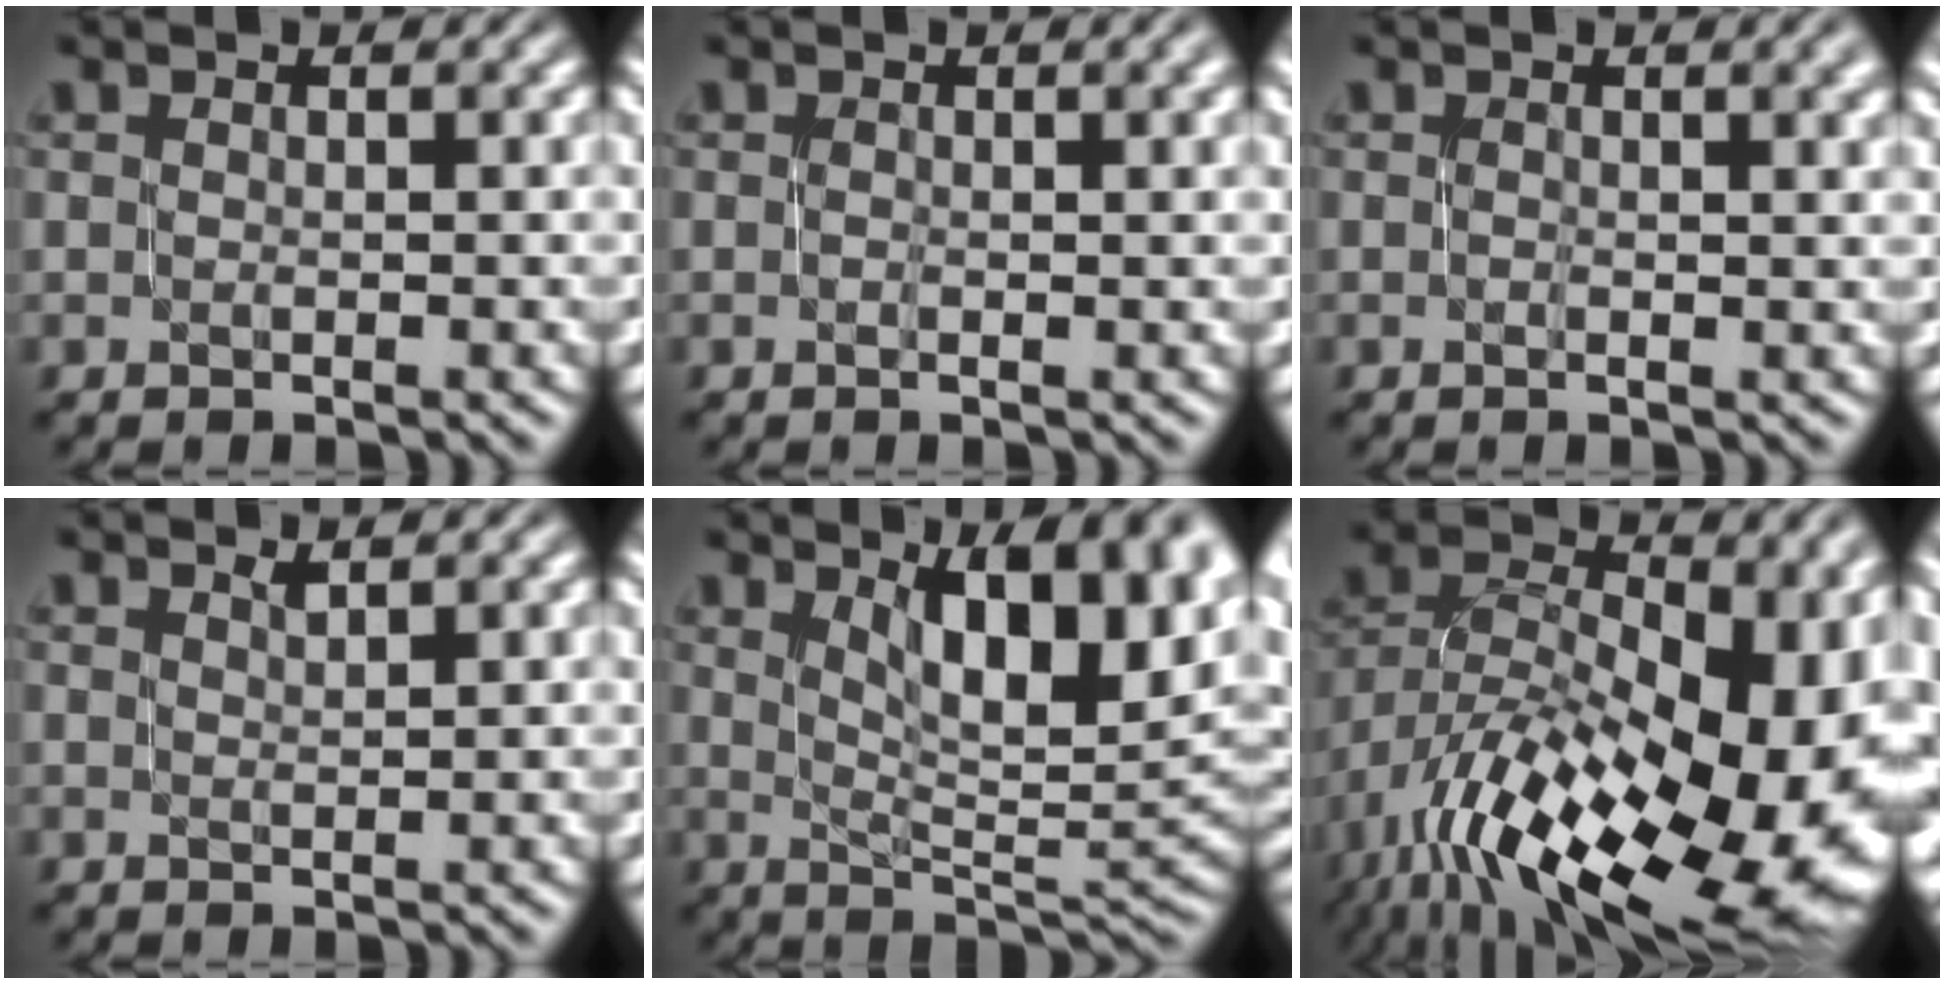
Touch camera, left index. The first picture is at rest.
{"total": 1.5, "force": [0.1, 0.4, 1.4], "torque": [-0.021, 0.002, 0.000]}
{"total": 2.2, "force": [0.4, 0.8, 2.0], "torque": [-0.022, 0.007, 0.001]}
{"total": 0.6, "force": [0.6, -0.1, 0.2], "torque": [-0.006, 0.000, 0.009]}
{"total": 10.8, "force": [3.9, 3.8, 9.3], "torque": [-0.120, 0.001, 0.066]}
{"total": 20.5, "force": [-7.9, 10.6, 15.6], "torque": [-0.217, 0.000, -0.117]}